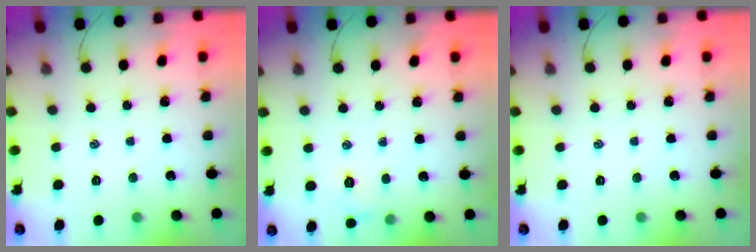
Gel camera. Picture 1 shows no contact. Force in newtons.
{"total": 5.1, "press": 5.0, "slide": 1.2}
{"total": 0.0}